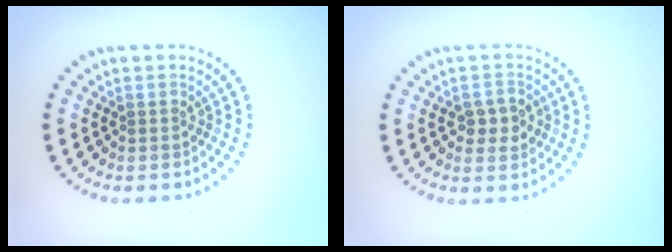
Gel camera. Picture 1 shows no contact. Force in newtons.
{"total": 2.4, "press": 2.4, "slide": 0.3}